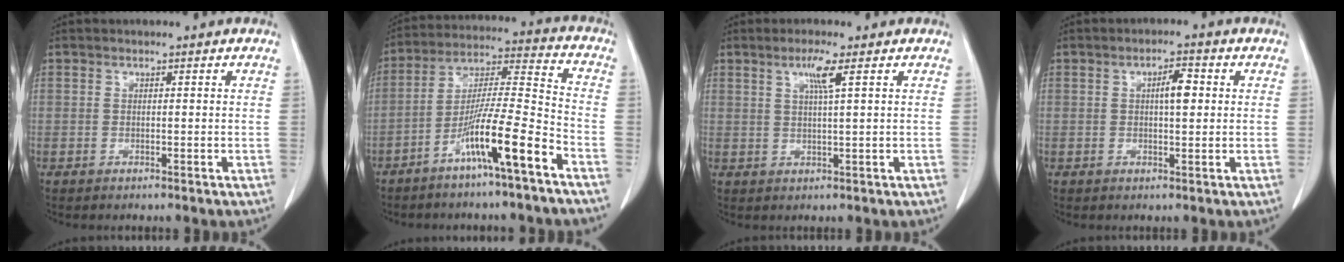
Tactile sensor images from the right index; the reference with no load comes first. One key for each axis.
{"total": 12.5, "fx": -7.1, "fy": -0.5, "fz": 10.2, "tx": -0.186, "ty": -0.004, "tz": -0.131}
{"total": 3.5, "fx": 1.6, "fy": -0.5, "fz": 3.0, "tx": -0.061, "ty": 0.000, "tz": 0.031}
{"total": 3.4, "fx": 0.6, "fy": 0.9, "fz": 3.2, "tx": -0.053, "ty": 0.007, "tz": 0.011}